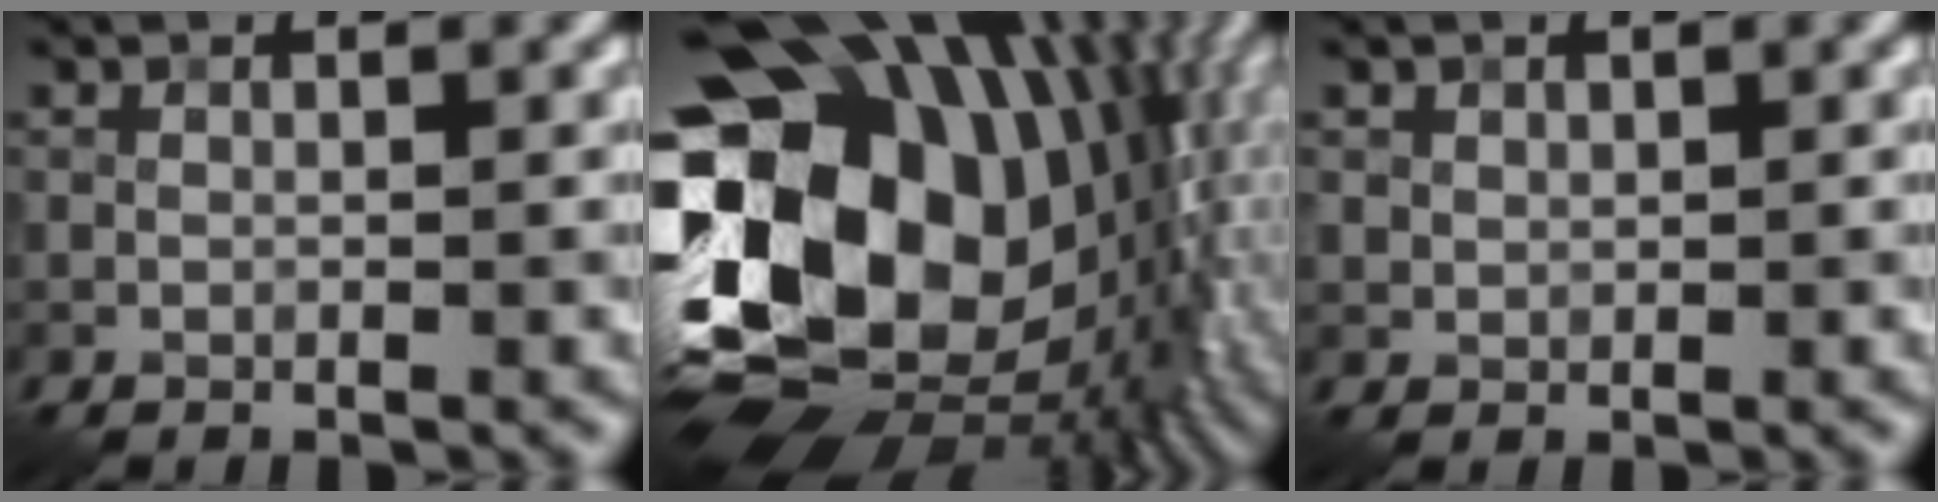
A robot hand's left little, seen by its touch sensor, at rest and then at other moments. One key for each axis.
{"total": 22.2, "fx": 2.1, "fy": 16.5, "fz": 14.7, "tx": -0.298, "ty": -0.021, "tz": 0.053}
{"total": 1.0, "fx": 0.5, "fy": 0.8, "fz": 0.1, "tx": 0.002, "ty": -0.005, "tz": 0.014}